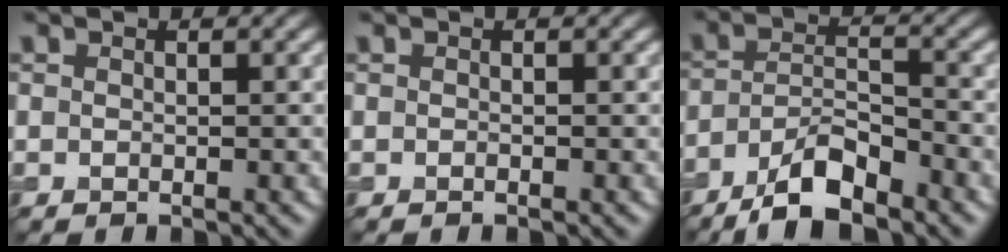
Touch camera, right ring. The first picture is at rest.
{"total": 0.0}
{"total": 6.4, "force": [-4.8, 1.8, 3.9], "torque": [-0.067, 0.003, -0.090]}